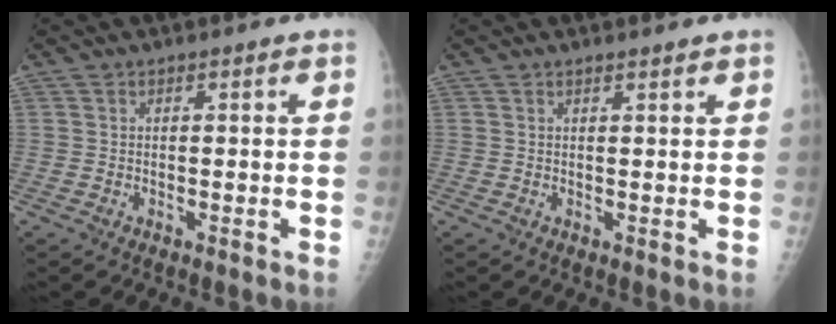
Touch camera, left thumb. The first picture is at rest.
{"total": 0.8, "force": [0.7, 0.1, 0.3], "torque": [-0.004, -0.006, 0.012]}